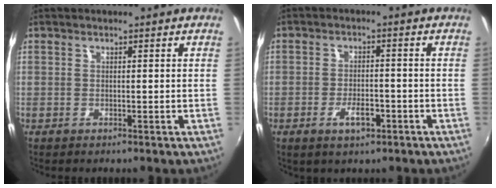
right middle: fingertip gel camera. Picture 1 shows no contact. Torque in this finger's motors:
{"motor_torque": [1.07, -1.07, 0.10, 0.08]}